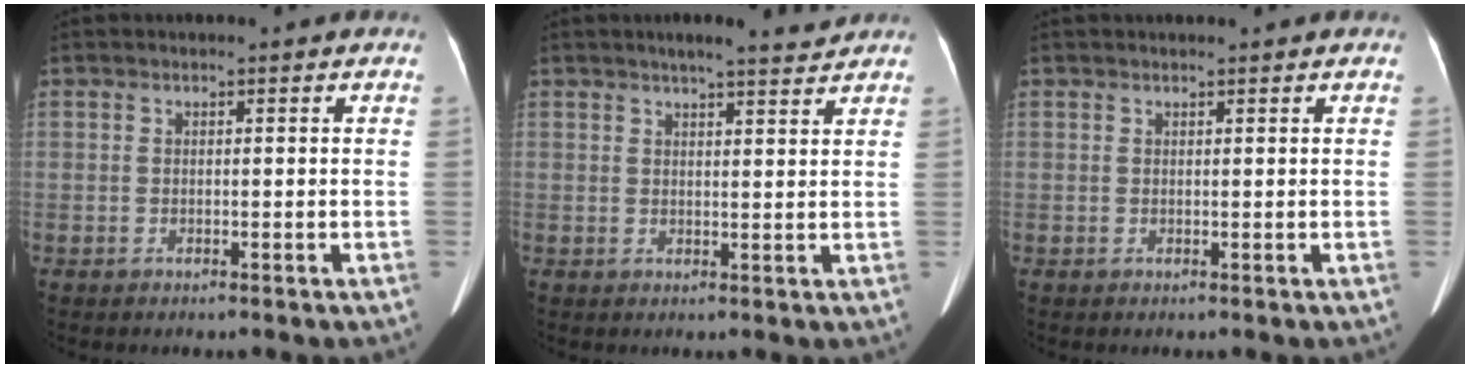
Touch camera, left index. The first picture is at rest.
{"total": 5.2, "force": [4.6, 0.4, 2.4], "torque": [-0.037, 0.008, 0.061]}
{"total": 1.8, "force": [1.6, 0.2, 0.6], "torque": [-0.007, 0.021, 0.027]}